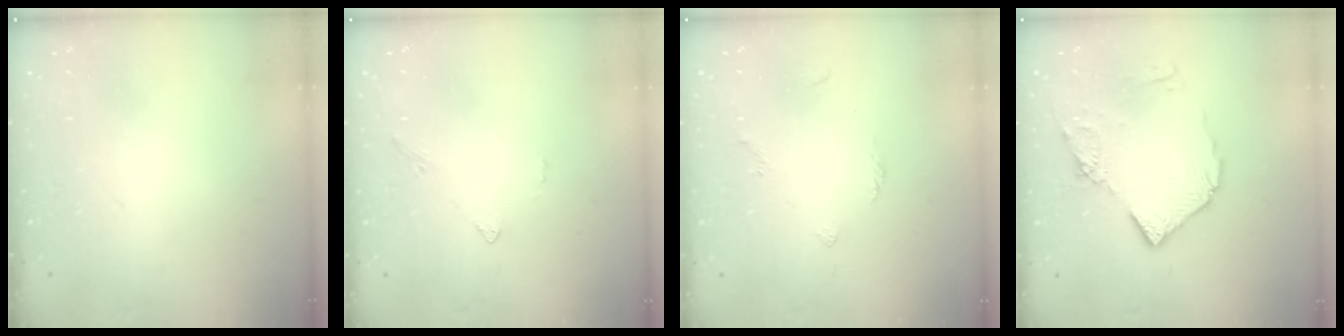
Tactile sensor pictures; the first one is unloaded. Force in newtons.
{"total": 1.6, "press": 1.5, "slide": 0.5}
{"total": 2.1, "press": 2.0, "slide": 0.6}
{"total": 12.2, "press": 12.1, "slide": 1.3}